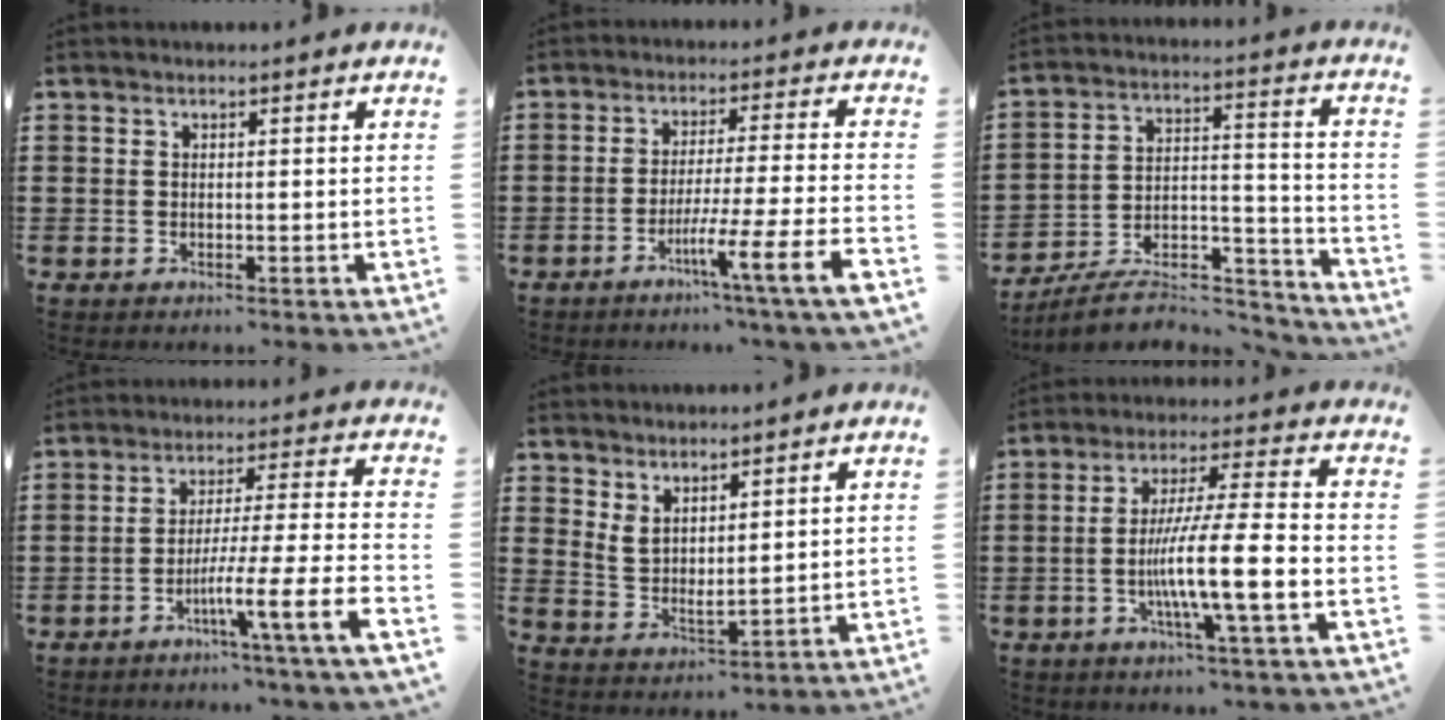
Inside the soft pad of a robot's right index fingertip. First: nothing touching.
{"total": 9.1, "force": [-5.0, -0.8, 7.5], "torque": [-0.123, -0.006, -0.092]}
{"total": 8.8, "force": [-7.6, 2.7, 3.6], "torque": [-0.057, 0.021, -0.142]}
{"total": 9.4, "force": [-5.3, -0.7, 7.8], "torque": [-0.131, -0.014, -0.100]}
{"total": 3.1, "force": [3.1, 0.3, 0.4], "torque": [-0.020, -0.009, 0.057]}
{"total": 10.4, "force": [-3.2, 0.5, 9.9], "torque": [-0.178, -0.005, -0.062]}